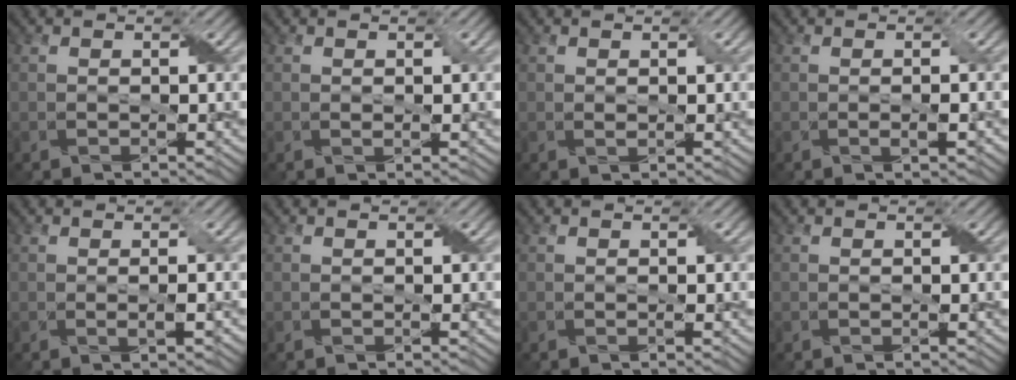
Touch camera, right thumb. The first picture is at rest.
{"total": 0.8, "force": [0.1, 0.2, 0.7], "torque": [-0.014, -0.002, 0.002]}
{"total": 0.7, "force": [0.2, 0.2, 0.7], "torque": [-0.015, -0.002, 0.006]}
{"total": 1.4, "force": [-0.3, 0.1, 1.3], "torque": [-0.025, -0.002, -0.003]}
{"total": 1.5, "force": [-0.1, 0.0, 1.5], "torque": [-0.033, 0.001, -0.001]}
{"total": 0.0}
{"total": 0.6, "force": [-0.1, -0.1, 0.6], "torque": [-0.009, -0.001, -0.002]}
{"total": 0.0}